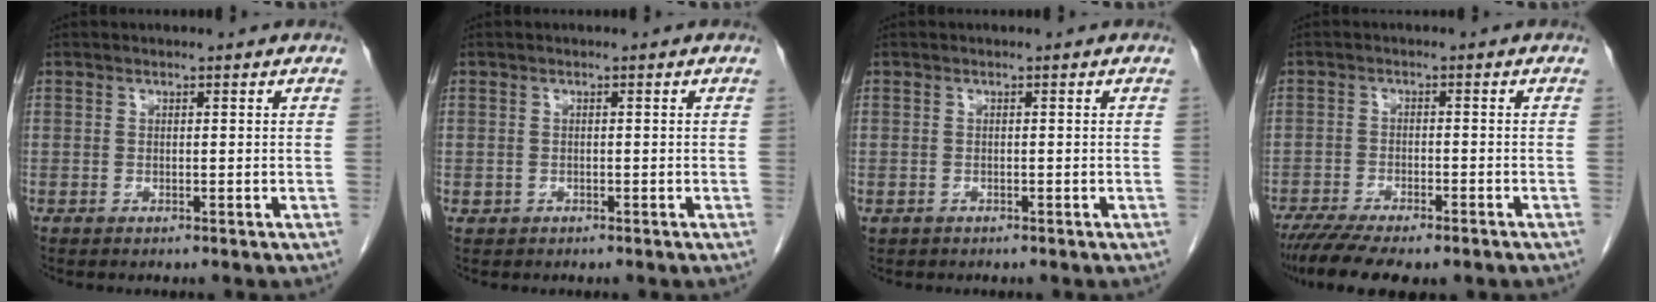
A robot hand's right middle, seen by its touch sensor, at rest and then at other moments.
{"total": 0.7, "force": [-0.2, 0.6, 0.0], "torque": [0.000, 0.004, -0.002]}
{"total": 0.7, "force": [-0.4, 0.6, 0.0], "torque": [-0.006, 0.004, -0.002]}
{"total": 10.3, "force": [-8.0, 2.7, 5.9], "torque": [-0.091, -0.012, -0.120]}